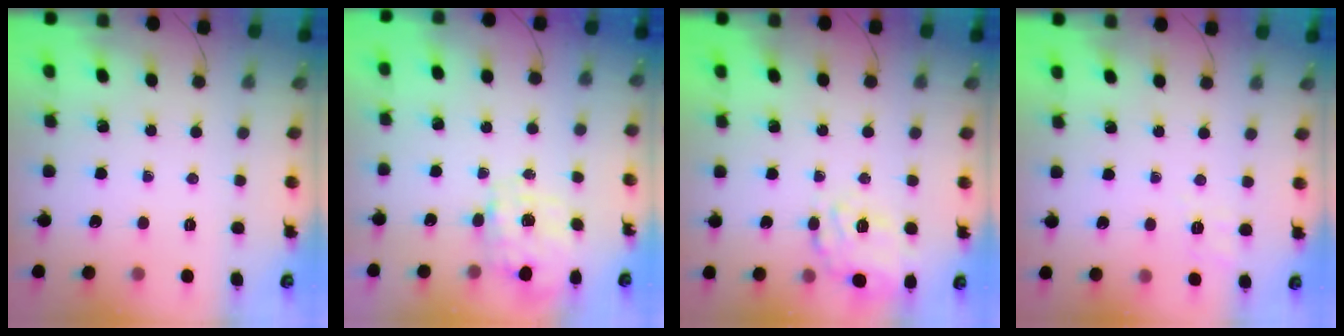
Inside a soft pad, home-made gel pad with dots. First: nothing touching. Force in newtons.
{"total": 3.9, "press": 3.8, "slide": 0.9}
{"total": 18.5, "press": 18.4, "slide": 1.6}
{"total": 2.4, "press": 1.4, "slide": 2.0}